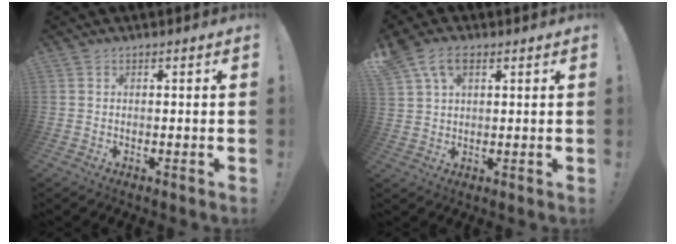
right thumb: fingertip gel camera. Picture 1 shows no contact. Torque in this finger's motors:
{"motor_torque": [0.51, 2.84, 0.58, 0.28, 0.15]}